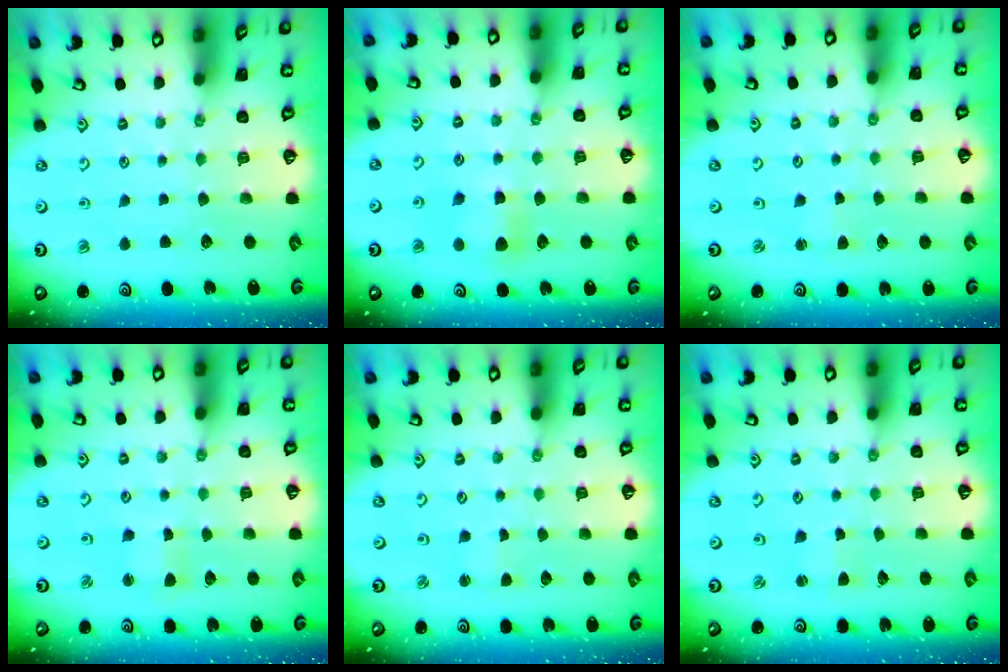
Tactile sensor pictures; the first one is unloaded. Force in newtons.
{"total": 6.6, "press": 6.5, "slide": 0.8}
{"total": 2.2, "press": 2.2, "slide": 0.3}
{"total": 2.2, "press": 2.1, "slide": 0.5}
{"total": 1.0, "press": 0.9, "slide": 0.1}
{"total": 1.7, "press": 1.7, "slide": 0.3}